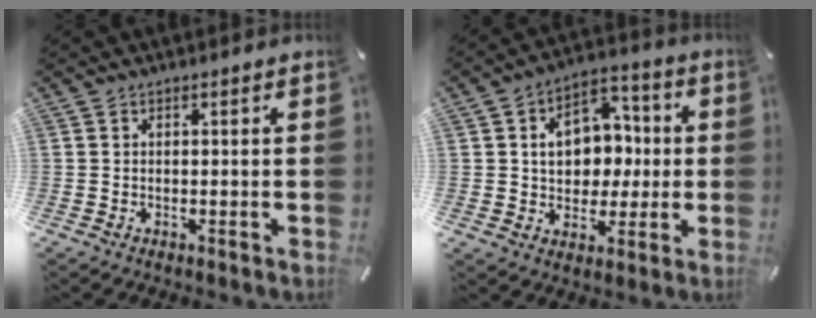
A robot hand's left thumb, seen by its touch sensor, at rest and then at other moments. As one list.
[{"total": 11.0, "force": [0.5, 9.3, 5.8], "torque": [-0.085, 0.012, 0.014]}]